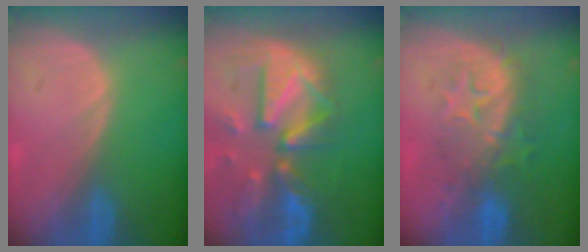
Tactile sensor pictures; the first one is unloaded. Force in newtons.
{"total": 12.1, "press": 10.5, "slide": 6.1}
{"total": 8.2, "press": 8.2, "slide": 1.0}